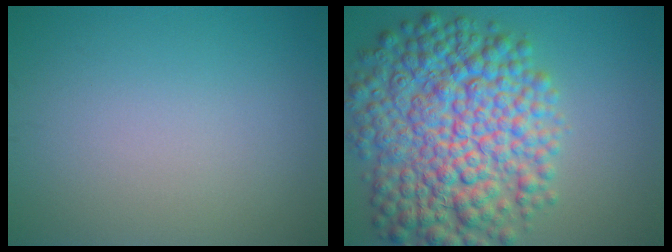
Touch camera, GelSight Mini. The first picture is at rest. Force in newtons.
{"total": 12.2, "press": 12.2, "slide": 0.3}